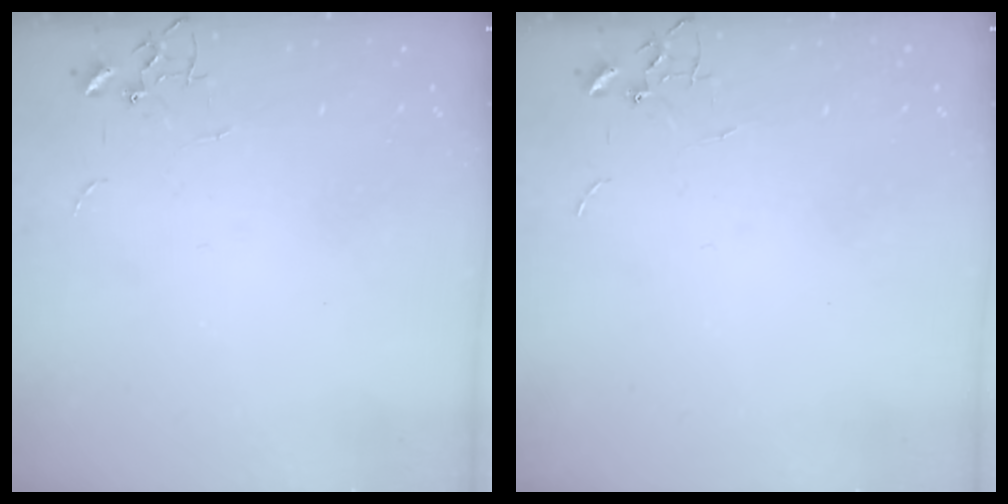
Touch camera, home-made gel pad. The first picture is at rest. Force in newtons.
{"total": 0.0}